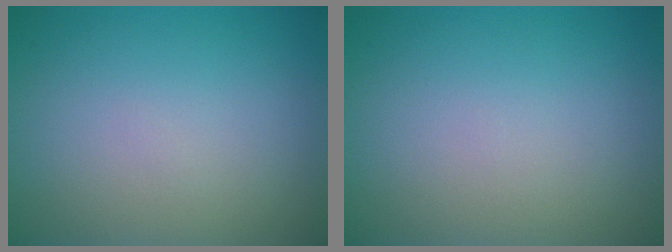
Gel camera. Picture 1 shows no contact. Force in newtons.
{"total": 0.0}